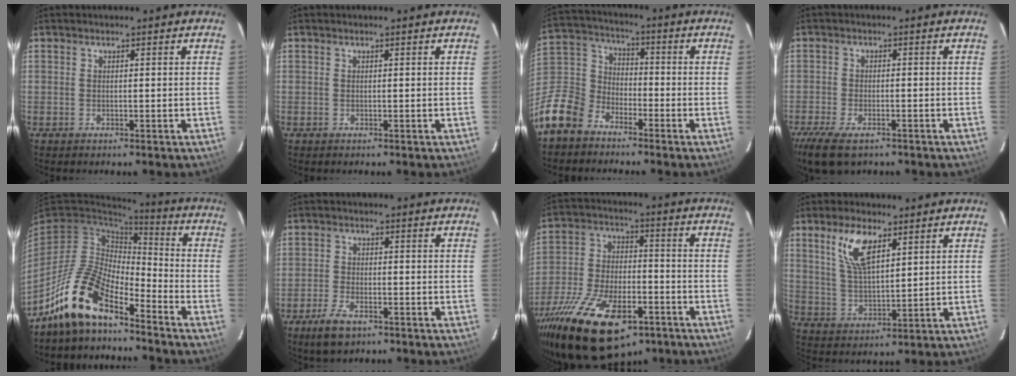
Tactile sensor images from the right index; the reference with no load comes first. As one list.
[{"total": 0.0}, {"total": 12.9, "force": [-8.8, 8.4, 4.6], "torque": [-0.125, 0.031, -0.179]}, {"total": 9.8, "force": [-6.9, 4.1, 5.6], "torque": [-0.146, -0.035, -0.125]}, {"total": 13.6, "force": [-10.5, 4.5, 7.4], "torque": [-0.150, 0.008, -0.207]}, {"total": 5.7, "force": [-3.8, 2.5, 3.5], "torque": [-0.094, -0.007, -0.069]}, {"total": 25.3, "force": [-15.4, 11.5, 16.4], "torque": [-0.340, -0.038, -0.251]}, {"total": 8.9, "force": [4.7, 3.5, 6.6], "torque": [-0.131, 0.006, 0.100]}]